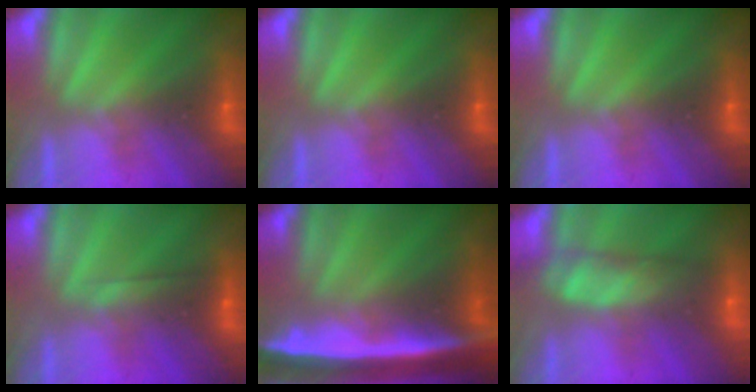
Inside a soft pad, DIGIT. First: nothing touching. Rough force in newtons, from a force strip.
{"total": 0.0}
{"total": 0.0}
{"total": 1.9}
{"total": 7.7}
{"total": 10.8}